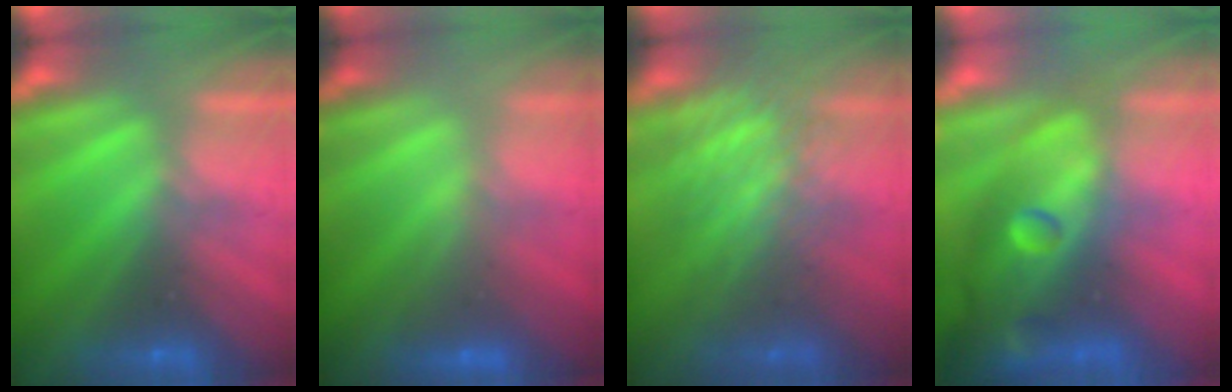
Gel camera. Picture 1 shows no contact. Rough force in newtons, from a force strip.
{"total": 2.3}
{"total": 3.2}
{"total": 8.1}